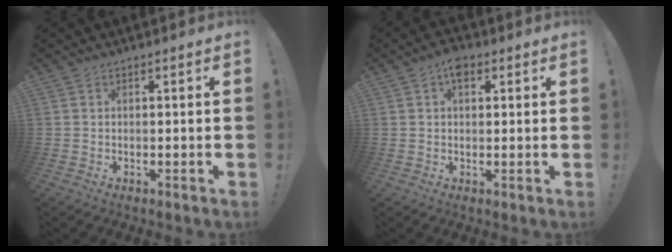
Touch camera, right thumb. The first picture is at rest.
{"total": 4.6, "force": [2.2, 2.8, 2.9], "torque": [-0.039, -0.004, 0.036]}